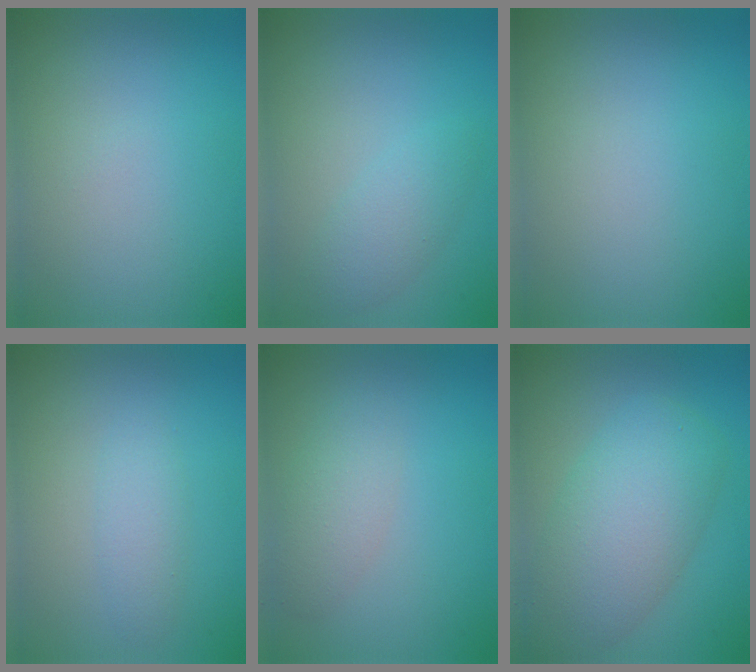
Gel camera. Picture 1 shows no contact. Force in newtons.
{"total": 1.7, "press": 1.7, "slide": 0.0}
{"total": 0.0}
{"total": 1.8, "press": 1.8, "slide": 0.1}
{"total": 2.5, "press": 2.5, "slide": 0.1}
{"total": 8.0, "press": 7.9, "slide": 0.4}